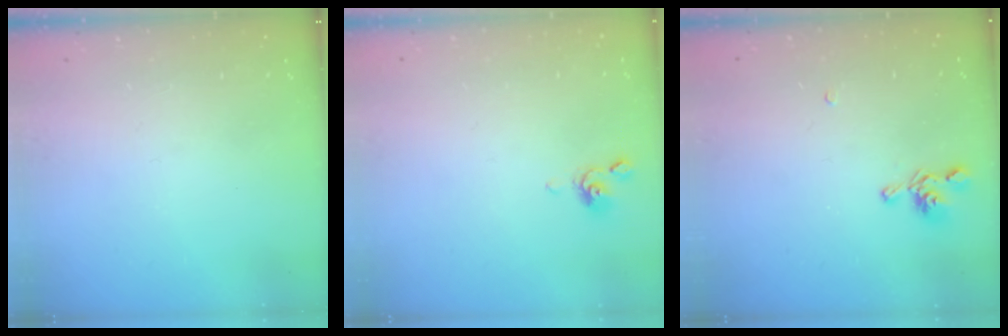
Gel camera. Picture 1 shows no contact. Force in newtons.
{"total": 1.3, "press": 1.2, "slide": 0.4}
{"total": 6.0, "press": 6.0, "slide": 0.2}